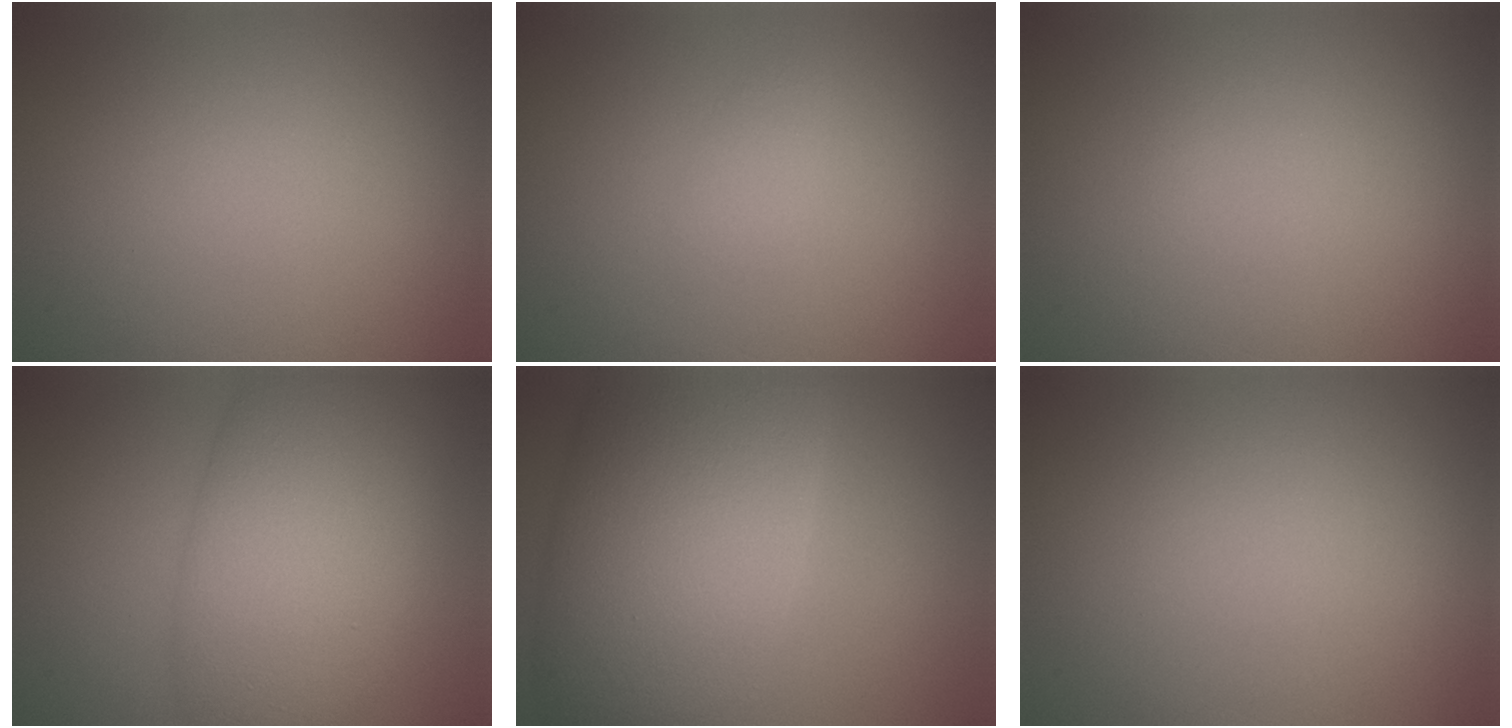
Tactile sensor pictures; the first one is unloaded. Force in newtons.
{"total": 0.9, "press": 0.9, "slide": 0.0}
{"total": 0.0}
{"total": 10.0, "press": 9.9, "slide": 0.4}
{"total": 13.7, "press": 13.7, "slide": 0.4}
{"total": 0.0}